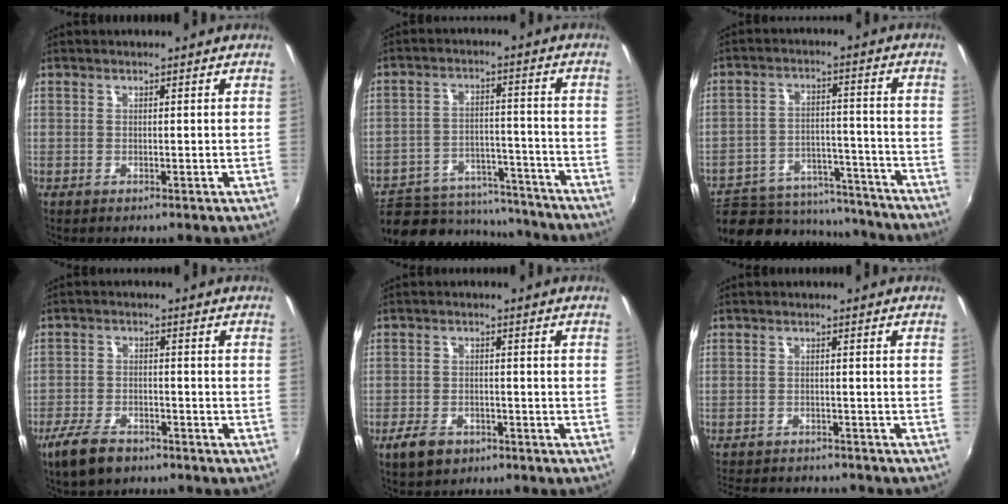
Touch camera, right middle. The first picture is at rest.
{"total": 16.8, "force": [-13.8, 8.0, 5.5], "torque": [-0.123, 0.022, -0.176]}
{"total": 18.2, "force": [-14.7, 8.6, 6.3], "torque": [-0.138, 0.021, -0.187]}
{"total": 7.2, "force": [-4.9, 3.9, 3.5], "torque": [-0.098, -0.007, -0.085]}
{"total": 5.6, "force": [-3.7, 3.3, 2.7], "torque": [-0.073, -0.002, -0.059]}
{"total": 11.2, "force": [-10.1, 3.2, 3.7], "torque": [-0.093, -0.013, -0.149]}